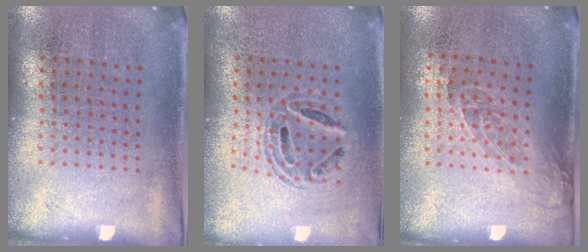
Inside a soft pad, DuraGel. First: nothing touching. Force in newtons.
{"total": 0.7, "press": 0.7, "slide": 0.2}
{"total": 1.2, "press": 1.0, "slide": 0.7}